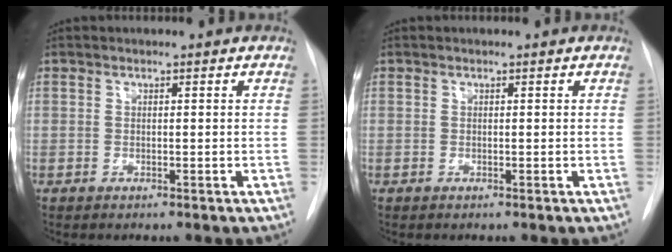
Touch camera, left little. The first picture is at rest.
{"total": 0.0}